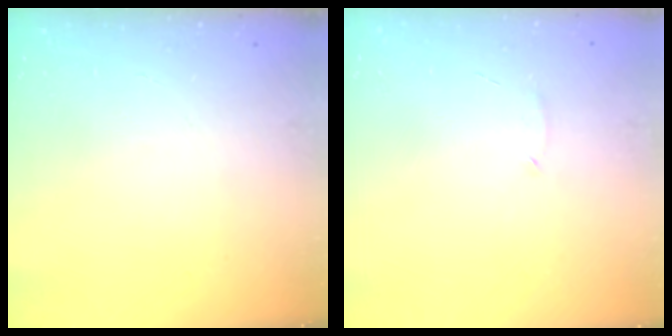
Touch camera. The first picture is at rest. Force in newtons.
{"total": 5.0, "press": 4.9, "slide": 1.1}